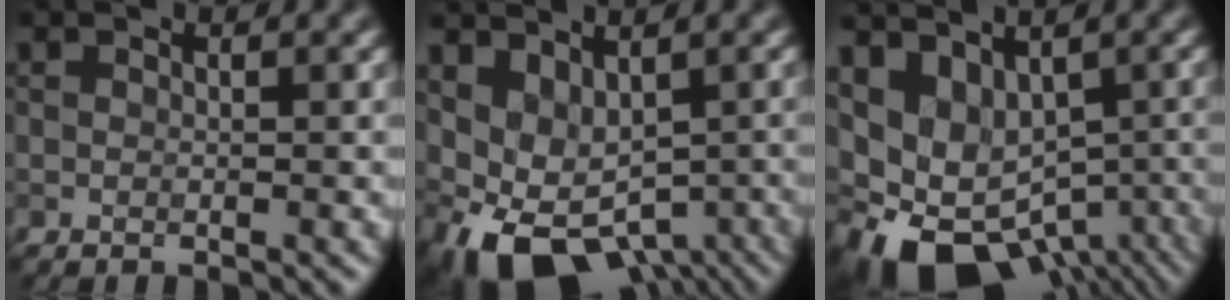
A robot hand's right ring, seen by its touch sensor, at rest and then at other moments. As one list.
[{"total": 8.4, "force": [-4.2, 5.0, 5.3], "torque": [-0.091, -0.023, -0.026]}, {"total": 10.1, "force": [-4.0, 6.2, 6.9], "torque": [-0.121, -0.018, -0.029]}]